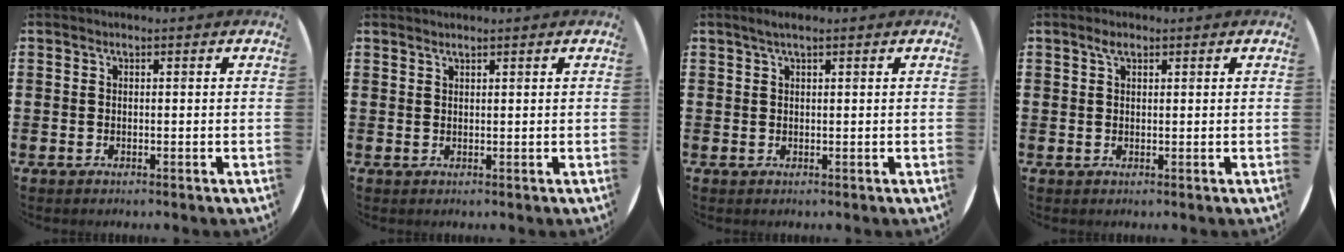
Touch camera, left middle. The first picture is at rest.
{"total": 0.9, "force": [0.8, -0.1, -0.1], "torque": [0.002, 0.000, 0.016]}
{"total": 1.4, "force": [0.9, 0.1, 1.1], "torque": [-0.020, 0.004, 0.015]}
{"total": 1.5, "force": [1.0, 0.7, 1.0], "torque": [-0.014, 0.003, 0.015]}